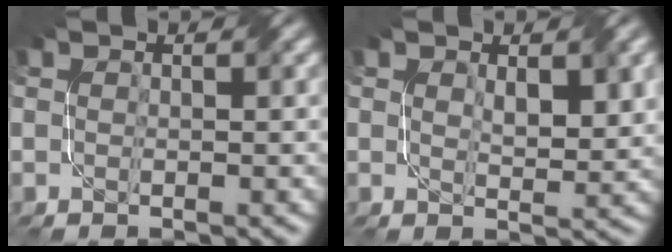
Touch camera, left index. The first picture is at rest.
{"total": 3.0, "force": [1.0, 1.3, 2.5], "torque": [-0.044, -0.005, 0.022]}